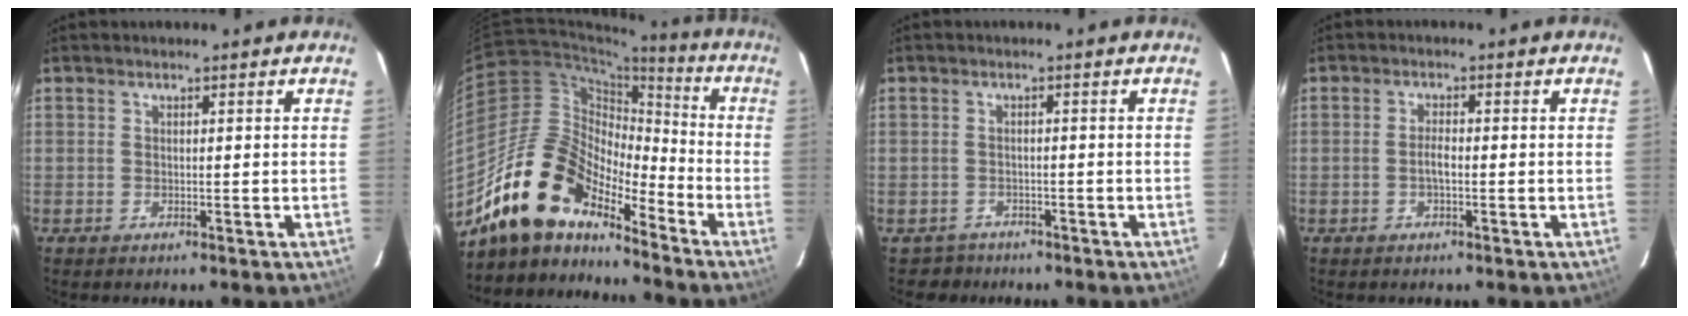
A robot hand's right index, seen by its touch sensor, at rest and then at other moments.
{"total": 16.4, "force": [-13.4, 6.3, 7.0], "torque": [-0.131, 0.010, -0.252]}
{"total": 2.8, "force": [-2.1, 1.9, -0.4], "torque": [0.000, 0.008, -0.032]}
{"total": 2.0, "force": [-0.6, 0.5, 1.8], "torque": [-0.035, 0.001, -0.013]}